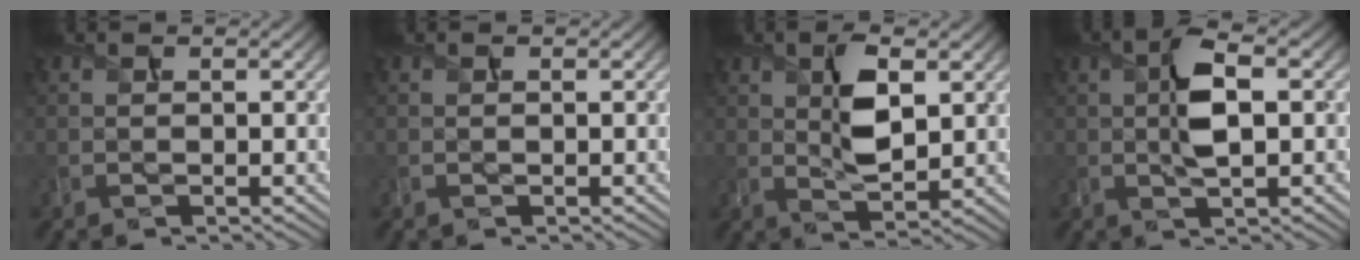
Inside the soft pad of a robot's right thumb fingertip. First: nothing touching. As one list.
[{"total": 0.0}, {"total": 6.1, "force": [1.8, 2.6, 5.3], "torque": [-0.102, -0.006, 0.035]}, {"total": 6.1, "force": [0.5, 2.1, 5.7], "torque": [-0.113, 0.004, 0.007]}]